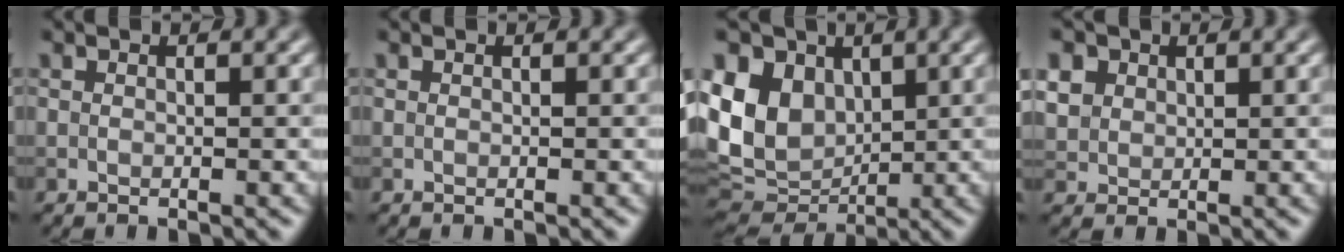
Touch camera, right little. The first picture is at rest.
{"total": 0.0}
{"total": 11.1, "force": [2.5, 8.4, 6.8], "torque": [-0.154, 0.009, 0.047]}
{"total": 3.7, "force": [1.7, 2.9, 1.6], "torque": [-0.059, 0.013, 0.042]}